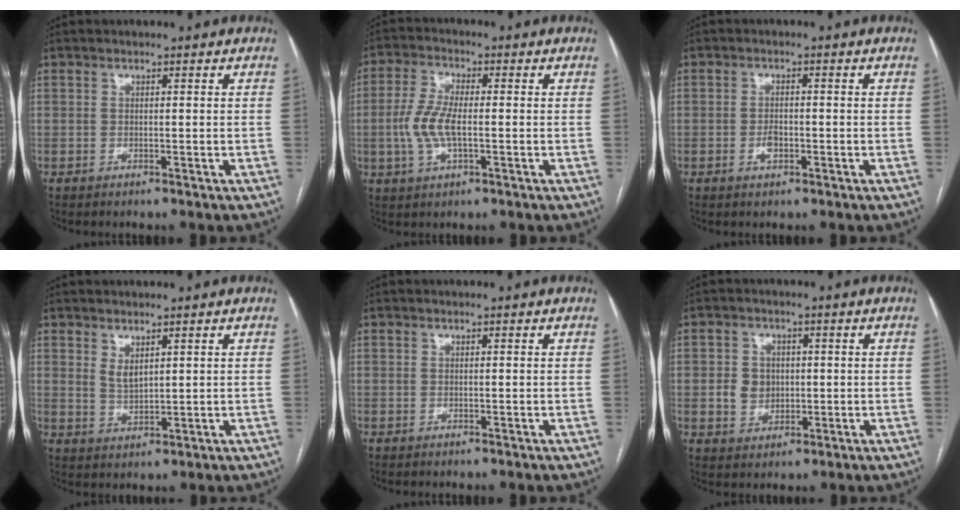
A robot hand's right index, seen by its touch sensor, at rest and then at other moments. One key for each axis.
{"total": 7.0, "fx": -0.9, "fy": 2.5, "fz": 6.5, "tx": -0.150, "ty": 0.003, "tz": -0.018}
{"total": 2.5, "fx": -0.8, "fy": 1.2, "fz": 2.0, "tx": -0.039, "ty": 0.002, "tz": -0.013}
{"total": 2.7, "fx": 1.6, "fy": 1.2, "fz": 1.9, "tx": -0.038, "ty": -0.006, "tz": 0.039}
{"total": 0.0}
{"total": 4.6, "fx": 0.1, "fy": 4.1, "fz": 2.1, "tx": -0.037, "ty": 0.011, "tz": 0.011}